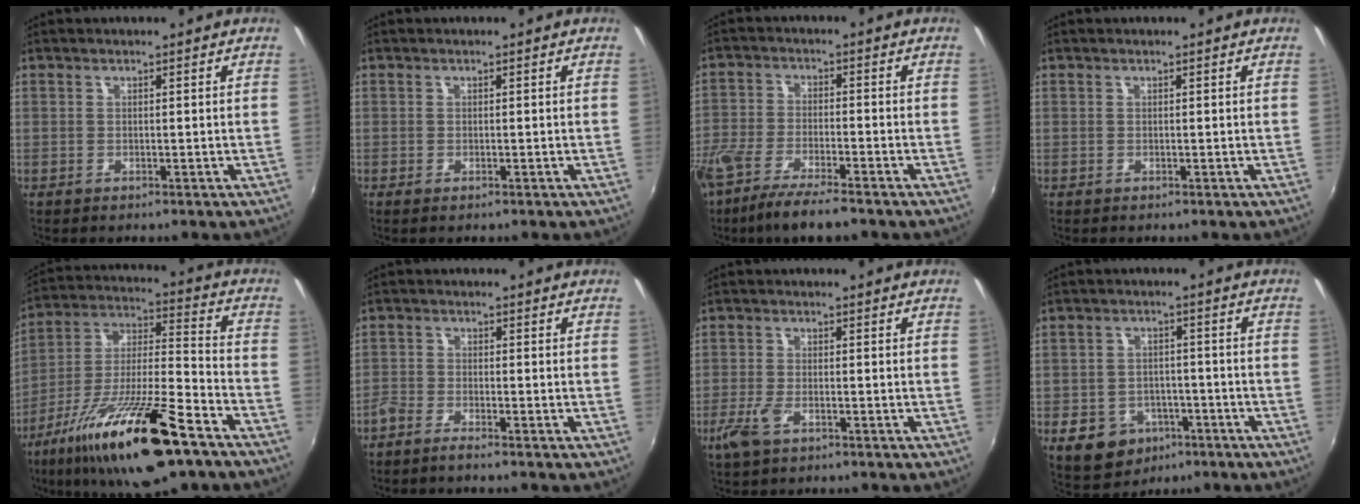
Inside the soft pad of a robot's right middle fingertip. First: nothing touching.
{"total": 0.7, "force": [-0.4, 0.1, 0.6], "torque": [-0.010, -0.003, -0.006]}
{"total": 10.5, "force": [-8.0, 2.0, 6.5], "torque": [-0.149, -0.033, -0.152]}
{"total": 0.0}
{"total": 23.6, "force": [-14.5, 4.8, 18.0], "torque": [-0.324, -0.036, -0.251]}
{"total": 2.9, "force": [-2.5, 0.4, 1.4], "torque": [-0.045, -0.003, -0.058]}
{"total": 4.5, "force": [-2.5, 1.8, 3.3], "torque": [-0.084, -0.009, -0.050]}
{"total": 10.4, "force": [-5.5, 7.6, 4.4], "torque": [-0.111, 0.008, -0.065]}